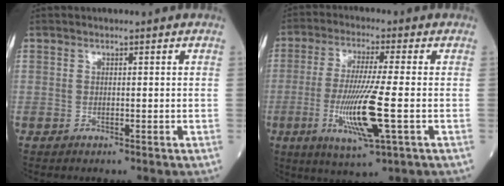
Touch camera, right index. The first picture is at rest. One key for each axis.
{"total": 11.4, "fx": -2.7, "fy": 0.2, "fz": 11.1, "tx": -0.222, "ty": -0.021, "tz": -0.052}